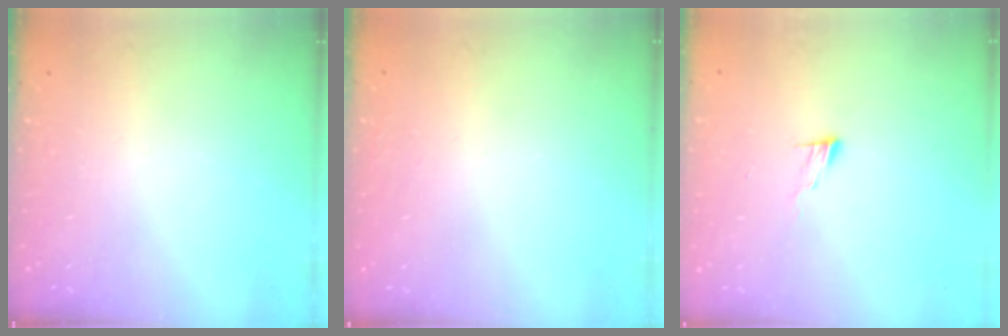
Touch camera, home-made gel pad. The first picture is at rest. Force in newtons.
{"total": 1.5, "press": 1.5, "slide": 0.1}
{"total": 6.2, "press": 6.2, "slide": 0.6}